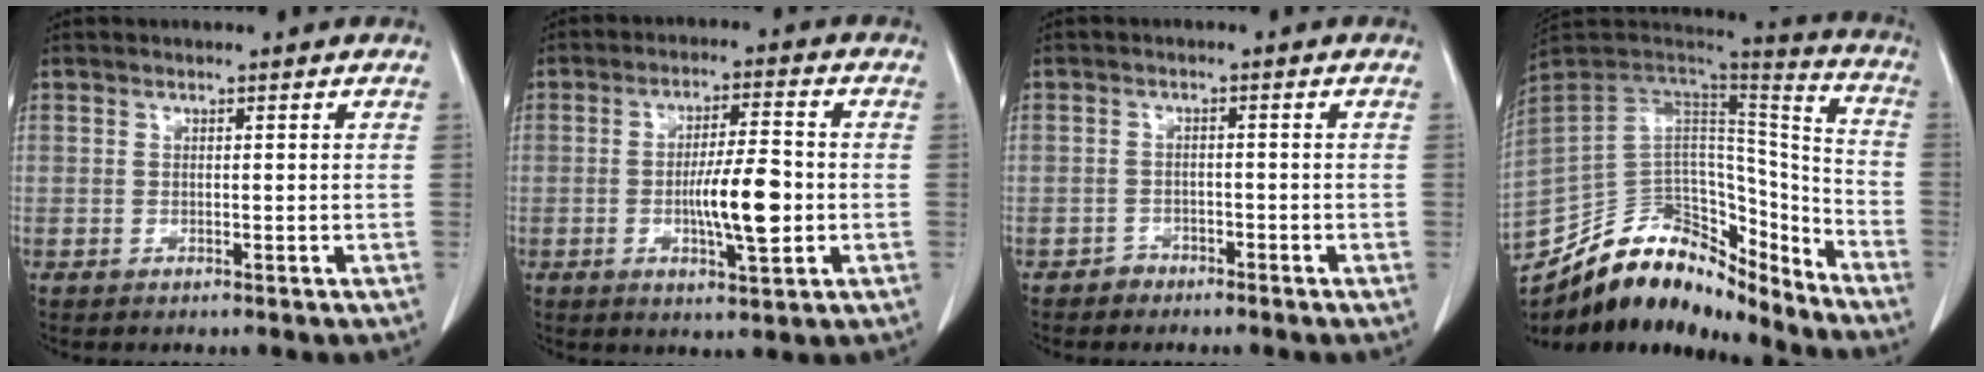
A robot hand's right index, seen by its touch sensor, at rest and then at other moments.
{"total": 8.6, "force": [-1.5, 1.5, 8.4], "torque": [-0.144, -0.001, -0.026]}
{"total": 1.6, "force": [-1.3, 0.8, -0.1], "torque": [0.001, 0.004, -0.026]}
{"total": 24.5, "force": [-19.9, 10.3, 9.9], "torque": [-0.195, 0.029, -0.324]}